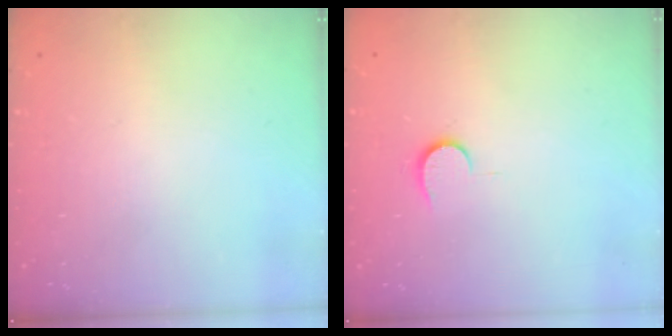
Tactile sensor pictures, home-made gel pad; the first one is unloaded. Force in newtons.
{"total": 6.3, "press": 6.3, "slide": 0.5}